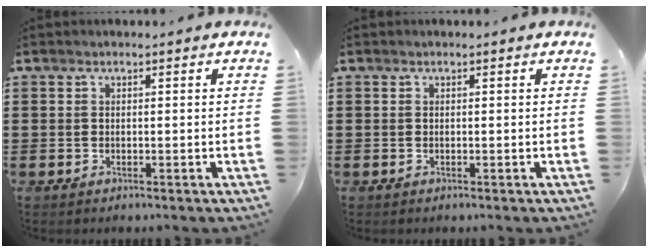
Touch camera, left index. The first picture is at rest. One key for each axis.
{"total": 0.0}